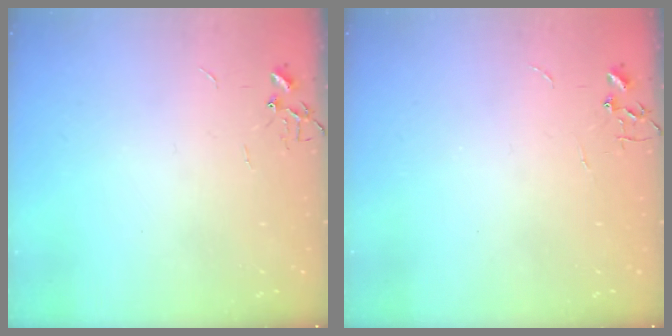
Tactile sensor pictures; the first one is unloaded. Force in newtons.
{"total": 0.0}